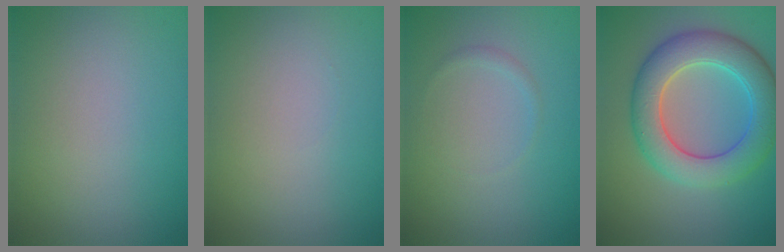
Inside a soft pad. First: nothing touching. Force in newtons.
{"total": 0.0}
{"total": 0.6, "press": 0.6, "slide": 0.0}
{"total": 7.3, "press": 7.3, "slide": 0.4}